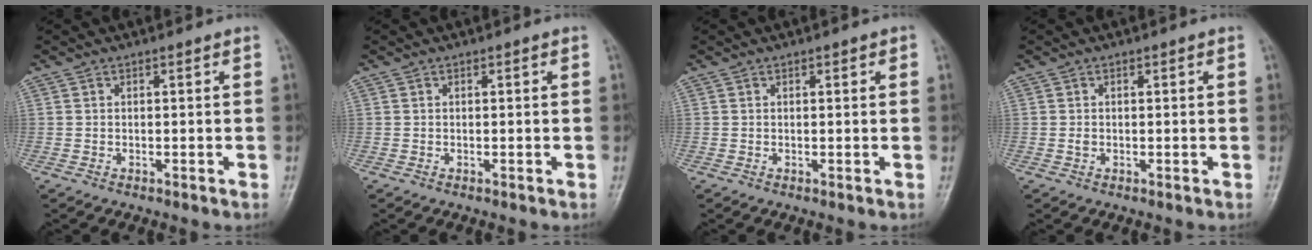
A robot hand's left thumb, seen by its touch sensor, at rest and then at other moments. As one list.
[{"total": 0.0}, {"total": 1.1, "force": [0.5, 0.5, 0.9], "torque": [-0.008, 0.001, 0.005]}, {"total": 0.9, "force": [-0.1, 0.7, 0.6], "torque": [-0.007, 0.002, -0.001]}]